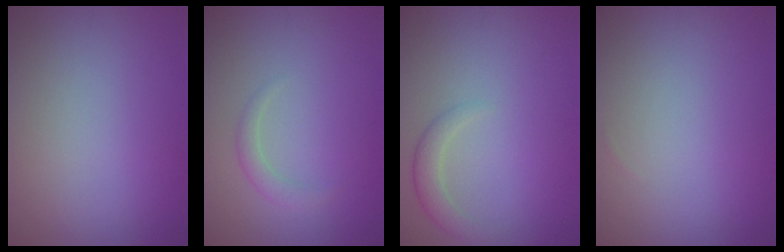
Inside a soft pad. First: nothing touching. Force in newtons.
{"total": 1.2, "press": 1.2, "slide": 0.1}
{"total": 2.1, "press": 2.1, "slide": 0.2}
{"total": 0.0}